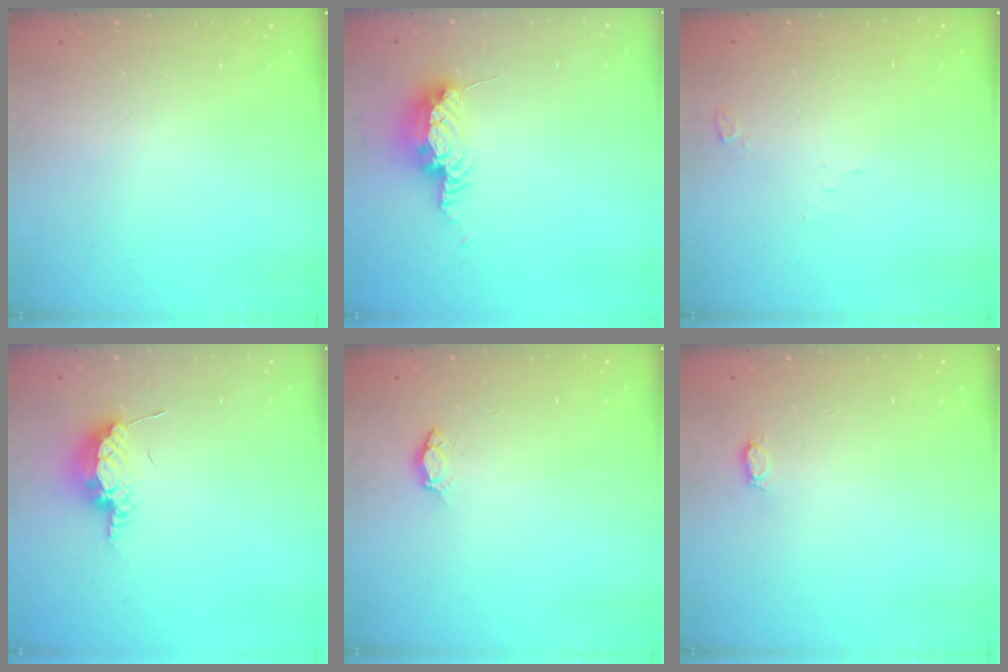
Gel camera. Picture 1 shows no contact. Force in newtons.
{"total": 15.6, "press": 10.8, "slide": 11.2}
{"total": 3.0, "press": 2.1, "slide": 2.1}
{"total": 7.7, "press": 7.5, "slide": 1.9}
{"total": 3.3, "press": 3.2, "slide": 0.5}
{"total": 3.7, "press": 3.6, "slide": 0.5}